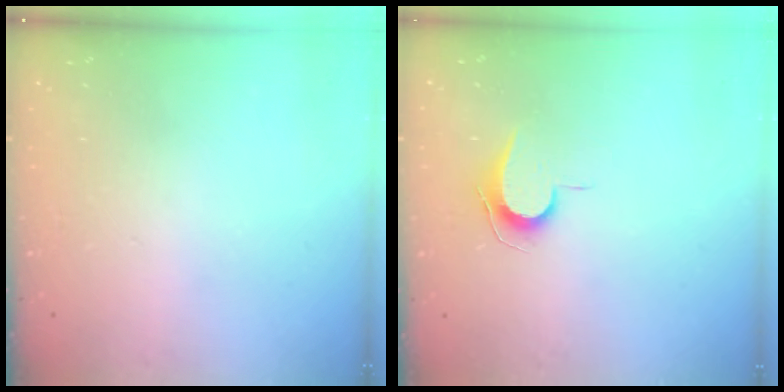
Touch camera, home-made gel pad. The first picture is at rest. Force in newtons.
{"total": 6.9, "press": 6.8, "slide": 0.7}